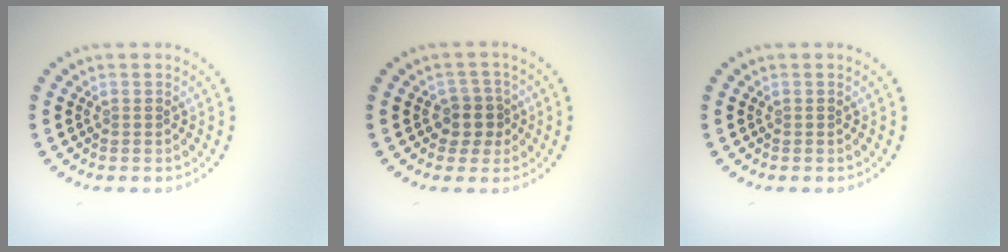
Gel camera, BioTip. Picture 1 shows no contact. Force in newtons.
{"total": 2.4, "press": 2.0, "slide": 1.3}
{"total": 0.0}